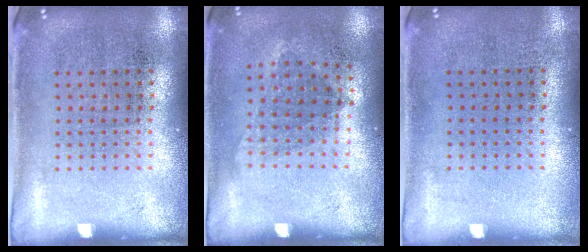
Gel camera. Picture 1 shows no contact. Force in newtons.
{"total": 0.9, "press": 0.7, "slide": 0.6}
{"total": 0.0}